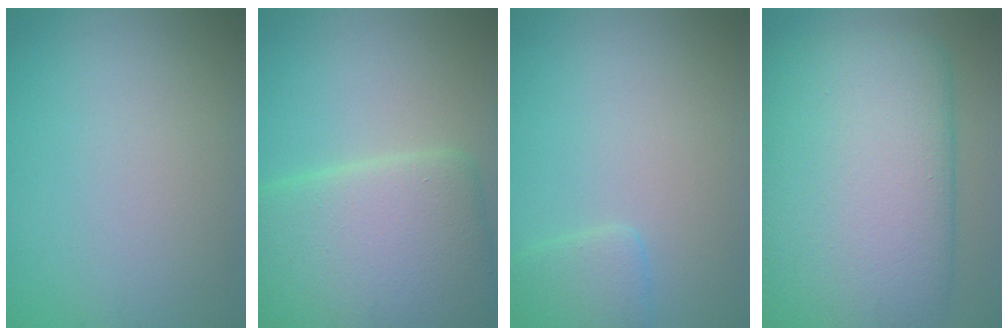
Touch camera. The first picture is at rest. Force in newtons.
{"total": 11.0, "press": 11.0, "slide": 0.3}
{"total": 1.8, "press": 1.8, "slide": 0.2}
{"total": 16.9, "press": 16.9, "slide": 0.9}